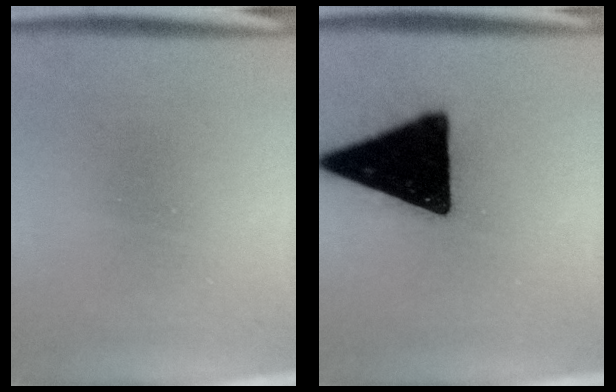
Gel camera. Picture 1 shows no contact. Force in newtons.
{"total": 22.2}